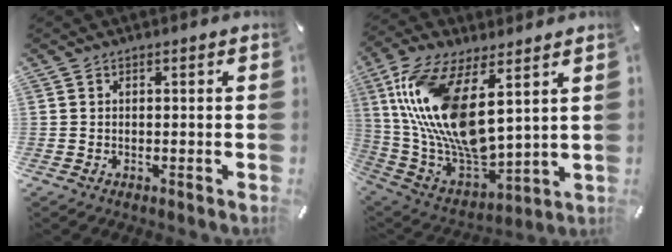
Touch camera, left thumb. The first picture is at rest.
{"total": 19.0, "force": [7.0, 8.3, 15.6], "torque": [-0.354, -0.042, 0.119]}